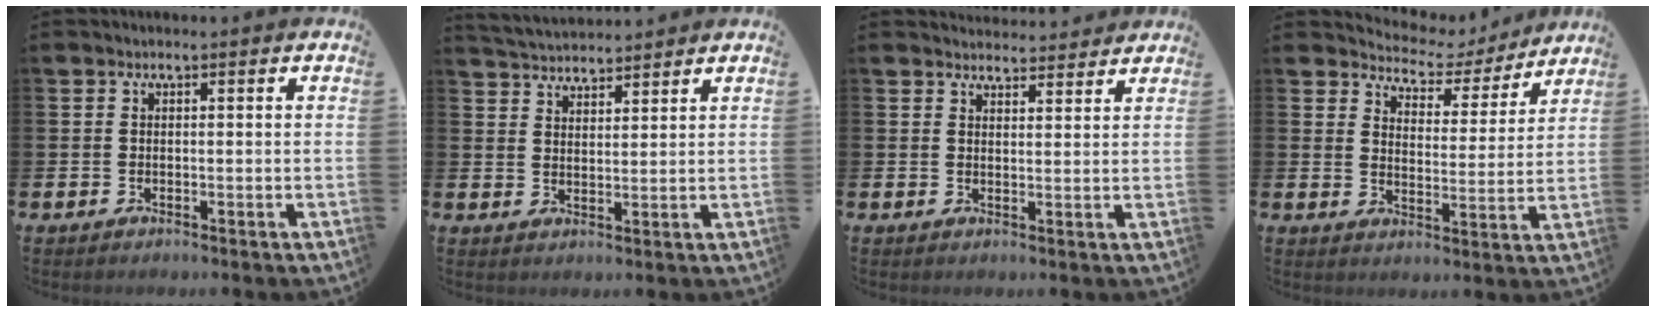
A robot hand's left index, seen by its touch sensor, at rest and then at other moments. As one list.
[{"total": 4.1, "force": [4.0, 0.6, -0.1], "torque": [-0.016, -0.017, 0.074]}, {"total": 3.2, "force": [3.2, 0.5, -0.2], "torque": [0.009, -0.021, 0.055]}, {"total": 4.7, "force": [4.3, 1.9, 0.3], "torque": [-0.030, -0.038, 0.068]}]